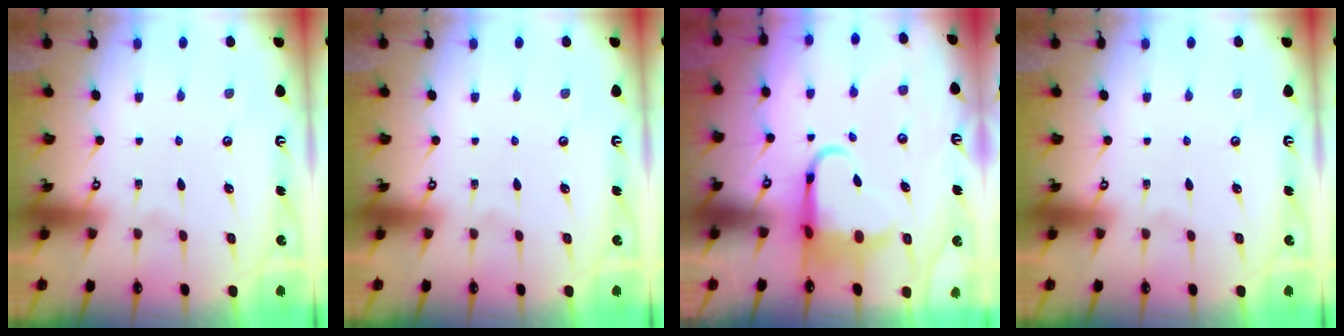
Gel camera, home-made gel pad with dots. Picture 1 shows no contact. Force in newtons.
{"total": 0.0}
{"total": 7.6, "press": 7.3, "slide": 1.9}
{"total": 0.0}